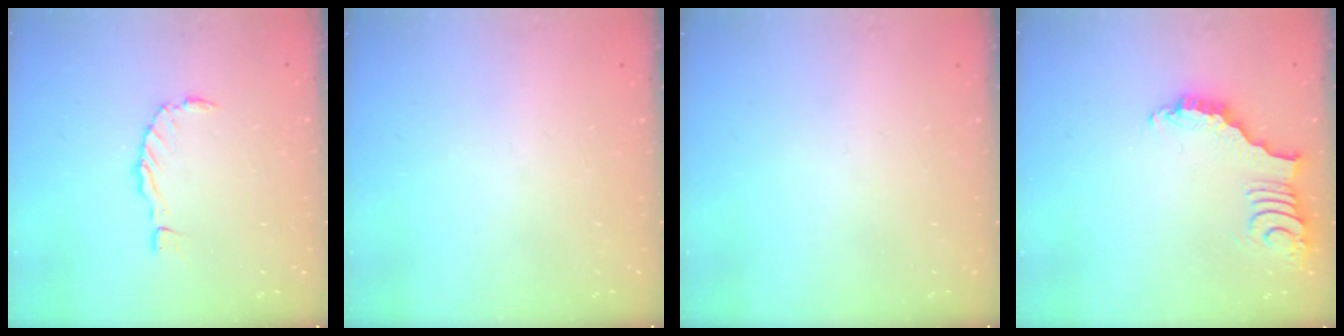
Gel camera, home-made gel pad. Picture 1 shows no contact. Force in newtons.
{"total": 0.0}
{"total": 0.0}
{"total": 3.1, "press": 3.1, "slide": 0.5}